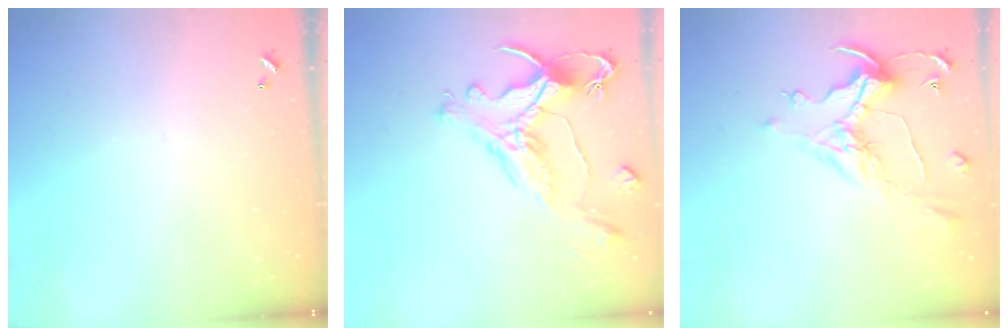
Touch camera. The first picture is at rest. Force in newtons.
{"total": 1.2, "press": 0.3, "slide": 1.2}
{"total": 0.9, "press": 0.7, "slide": 0.5}